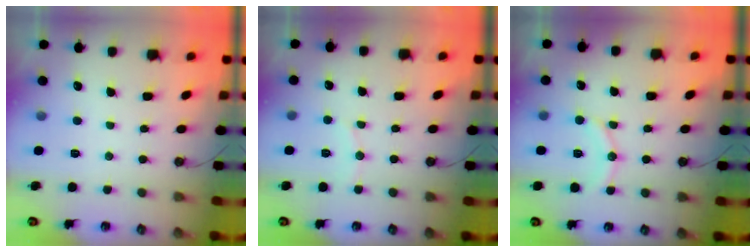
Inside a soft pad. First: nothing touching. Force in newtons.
{"total": 5.7, "press": 5.7, "slide": 0.7}
{"total": 10.0, "press": 9.7, "slide": 2.8}